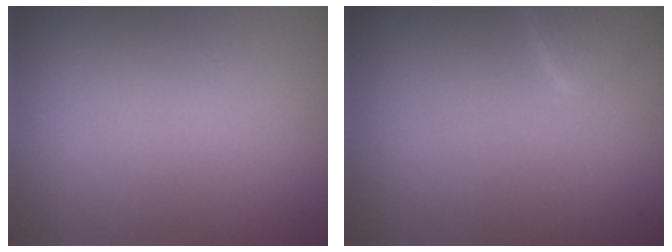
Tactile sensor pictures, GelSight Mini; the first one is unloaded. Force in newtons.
{"total": 1.2, "press": 1.2, "slide": 0.1}